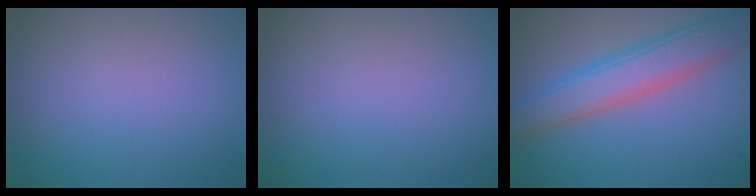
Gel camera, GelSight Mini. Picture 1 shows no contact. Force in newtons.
{"total": 0.0}
{"total": 6.0, "press": 6.0, "slide": 0.3}